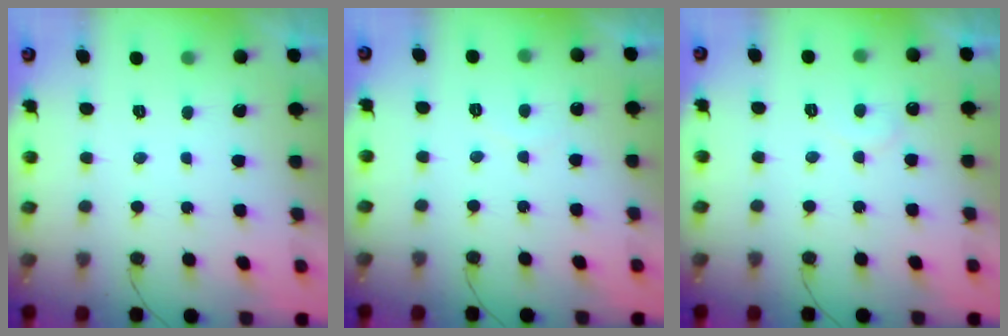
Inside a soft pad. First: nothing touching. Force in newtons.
{"total": 3.9, "press": 3.9, "slide": 0.3}
{"total": 5.4, "press": 5.4, "slide": 0.3}